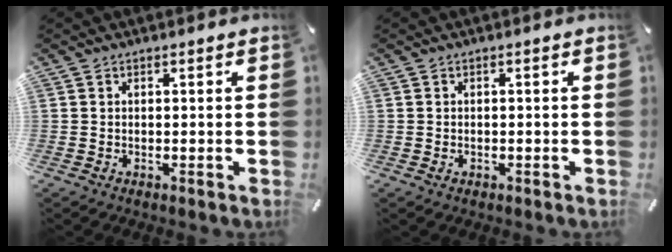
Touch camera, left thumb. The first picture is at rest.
{"total": 0.8, "force": [-0.4, 0.5, 0.6], "torque": [-0.011, 0.000, -0.007]}